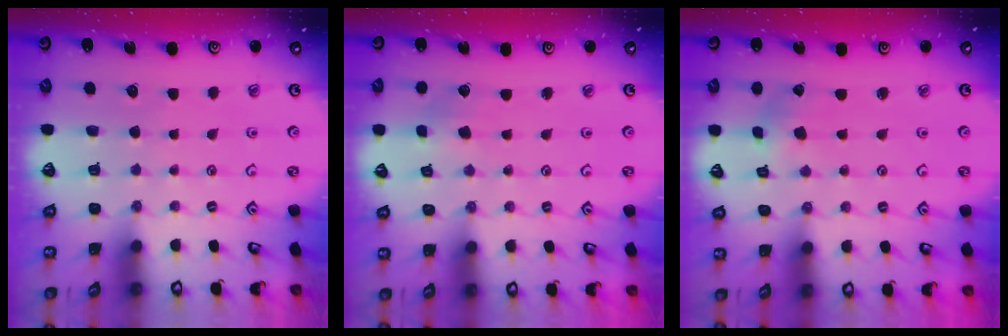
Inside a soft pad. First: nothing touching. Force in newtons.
{"total": 2.3, "press": 2.3, "slide": 0.3}
{"total": 1.5, "press": 1.5, "slide": 0.3}